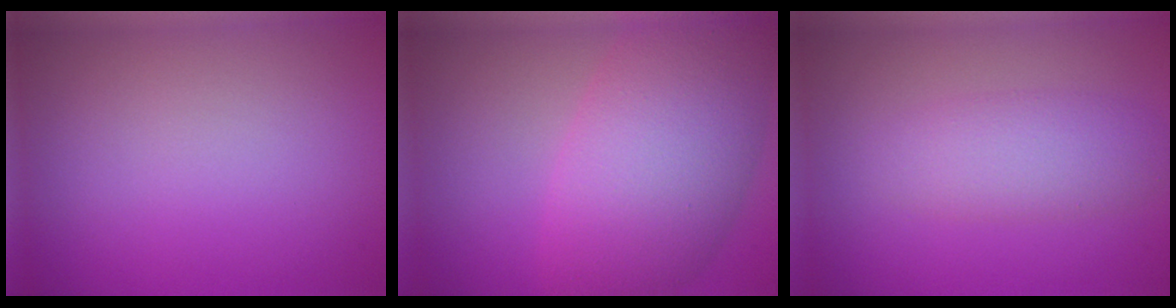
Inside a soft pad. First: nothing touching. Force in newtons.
{"total": 10.0, "press": 10.0, "slide": 0.3}
{"total": 3.4, "press": 3.4, "slide": 0.1}